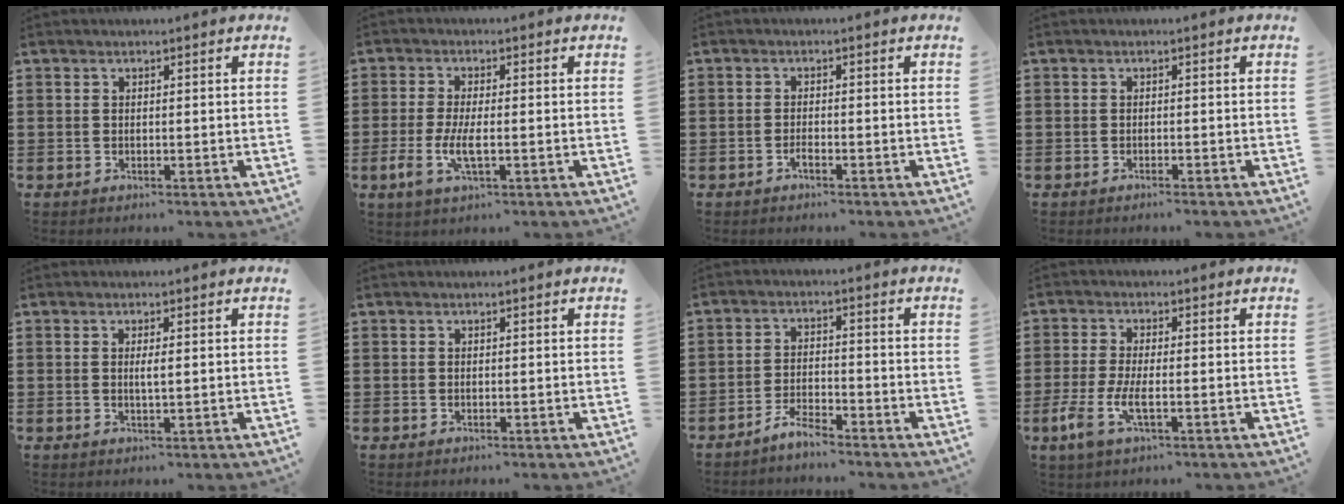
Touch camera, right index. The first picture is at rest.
{"total": 5.2, "force": [-1.4, 1.5, 4.8], "torque": [-0.109, -0.009, -0.032]}
{"total": 1.1, "force": [-0.9, 0.2, 0.6], "torque": [-0.015, -0.006, -0.016]}
{"total": 0.7, "force": [-0.6, -0.2, 0.3], "torque": [-0.007, -0.004, -0.012]}
{"total": 1.6, "force": [0.2, 0.2, 1.6], "torque": [-0.031, -0.001, 0.002]}
{"total": 0.0}
{"total": 3.5, "force": [-3.3, 0.3, 1.0], "torque": [-0.027, 0.007, -0.068]}
{"total": 5.5, "force": [-2.0, 1.5, 4.9], "torque": [-0.122, -0.020, -0.043]}